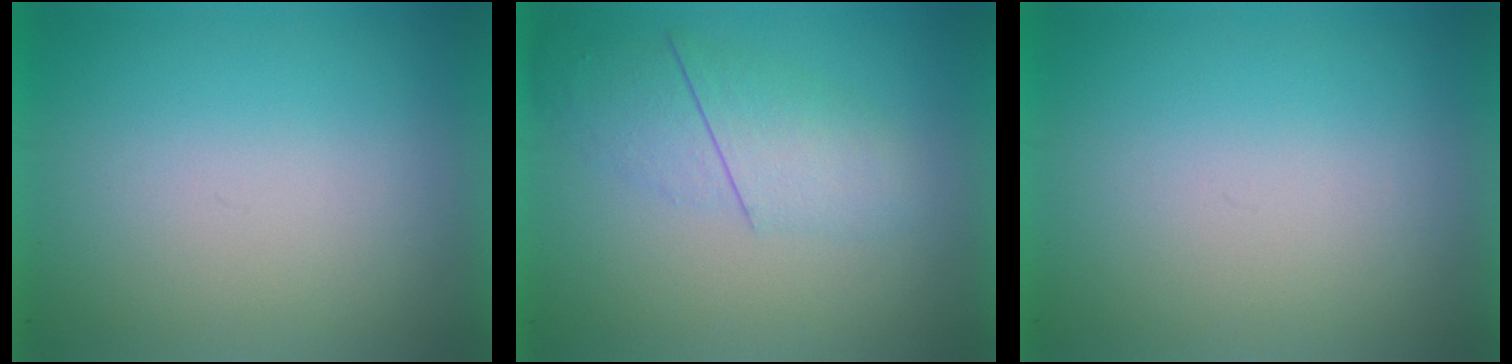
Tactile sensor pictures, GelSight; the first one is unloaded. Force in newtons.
{"total": 2.3}
{"total": 0.0}